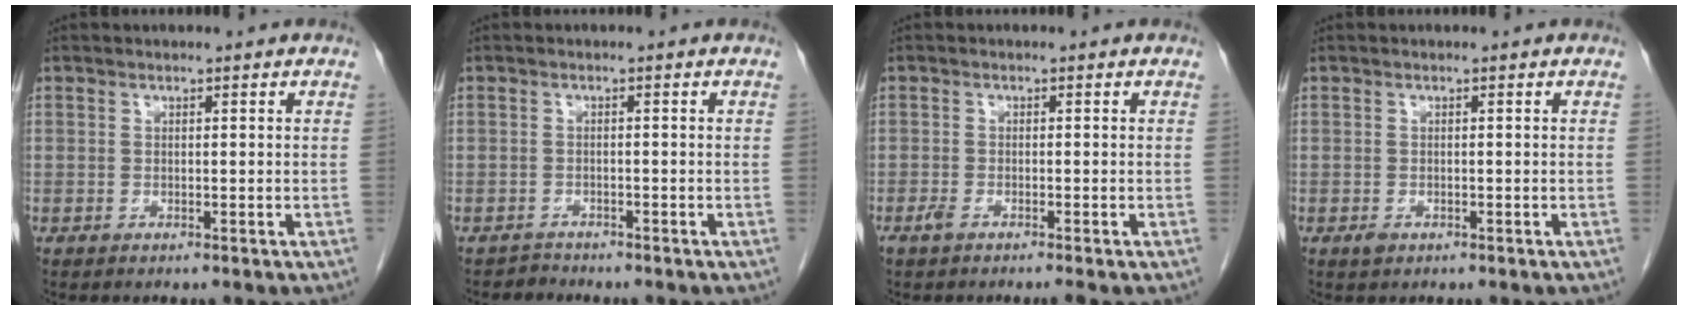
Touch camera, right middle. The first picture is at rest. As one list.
[{"total": 1.2, "force": [-0.9, 0.1, -0.7], "torque": [0.012, -0.005, -0.019]}, {"total": 1.5, "force": [-1.1, -0.1, 1.0], "torque": [-0.027, -0.005, -0.024]}, {"total": 0.7, "force": [-0.3, 0.5, 0.4], "torque": [-0.009, 0.000, -0.001]}]